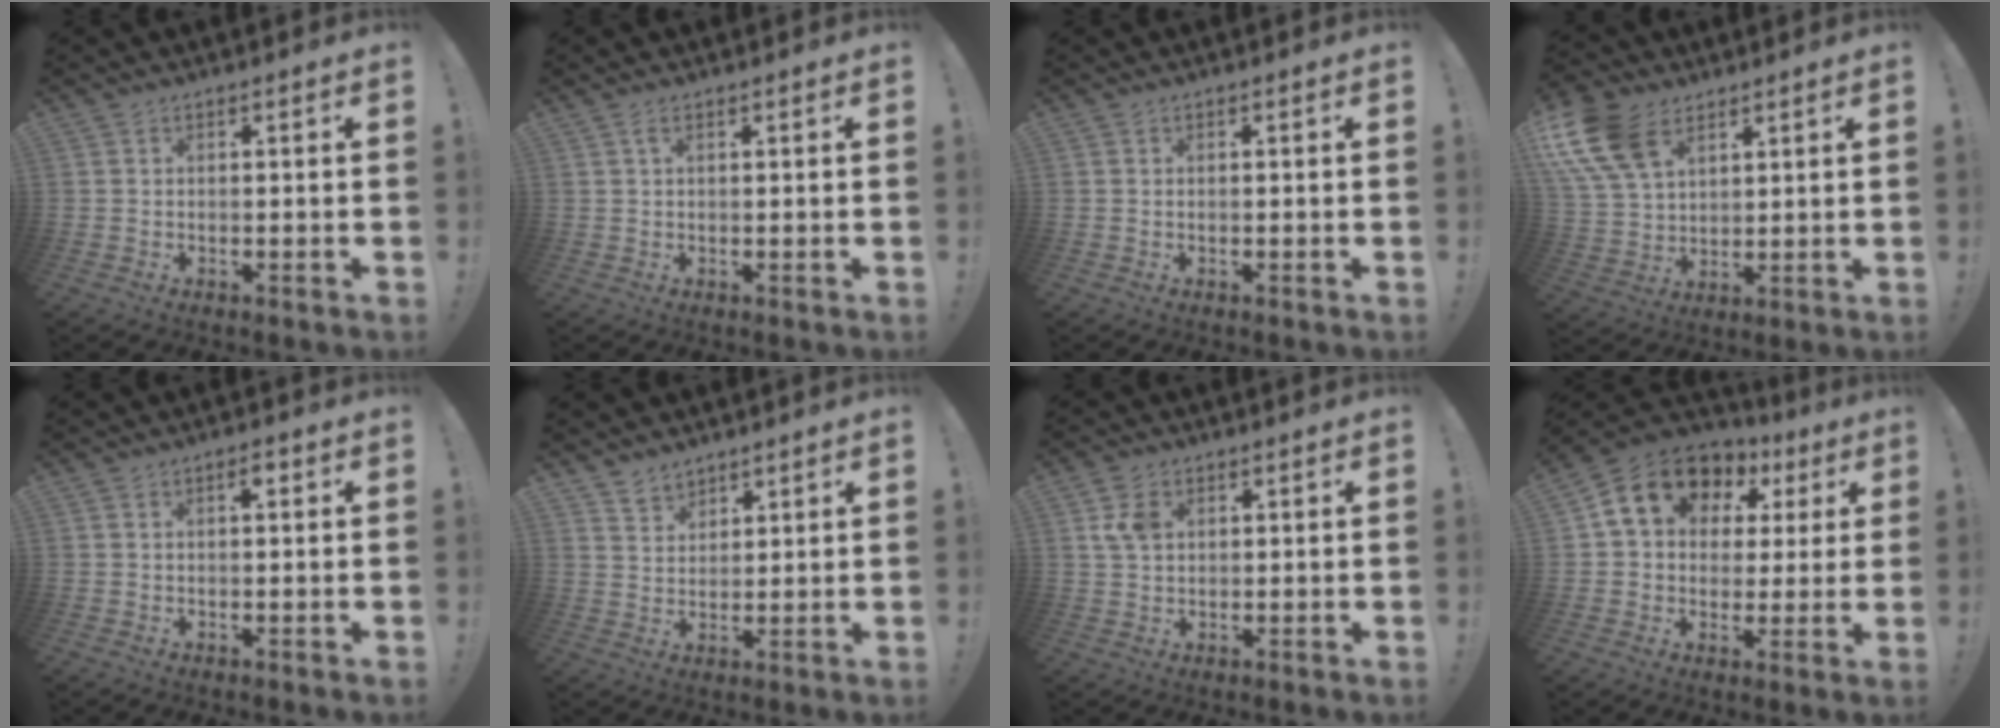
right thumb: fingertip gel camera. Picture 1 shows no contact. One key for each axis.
{"total": 1.4, "fx": 0.6, "fy": 0.5, "fz": 1.1, "tx": -0.025, "ty": 0.002, "tz": 0.011}
{"total": 0.0}
{"total": 15.0, "fx": 7.9, "fy": 9.5, "fz": 8.6, "tx": -0.179, "ty": -0.033, "tz": 0.152}
{"total": 1.6, "fx": 0.6, "fy": 0.5, "fz": 1.4, "tx": -0.018, "ty": 0.000, "tz": 0.006}
{"total": 4.9, "fx": 4.3, "fy": 2.4, "fz": 0.2, "tx": -0.007, "ty": -0.033, "tz": 0.082}
{"total": 5.8, "fx": 1.8, "fy": 4.1, "fz": 3.7, "tx": -0.062, "ty": 0.008, "tz": 0.037}
{"total": 14.9, "fx": 6.9, "fy": 11.0, "fz": 7.3, "tx": -0.115, "ty": -0.028, "tz": 0.134}